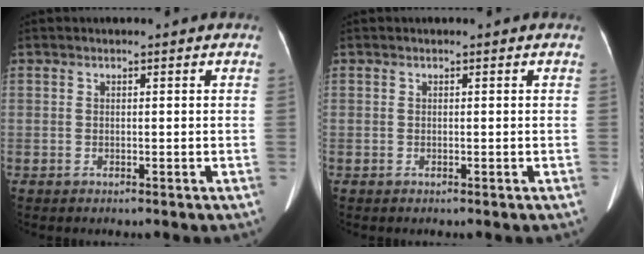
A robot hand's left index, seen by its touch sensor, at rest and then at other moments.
{"total": 0.0}